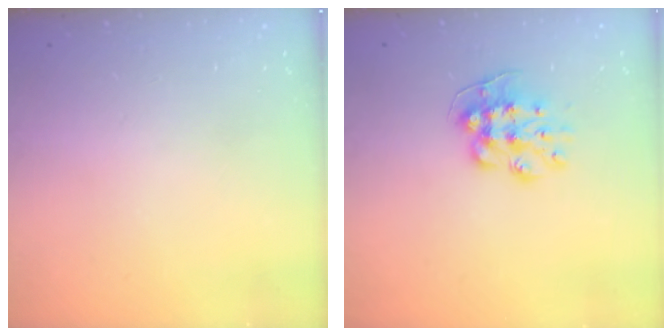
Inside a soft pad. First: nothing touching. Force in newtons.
{"total": 9.8, "press": 9.7, "slide": 0.5}